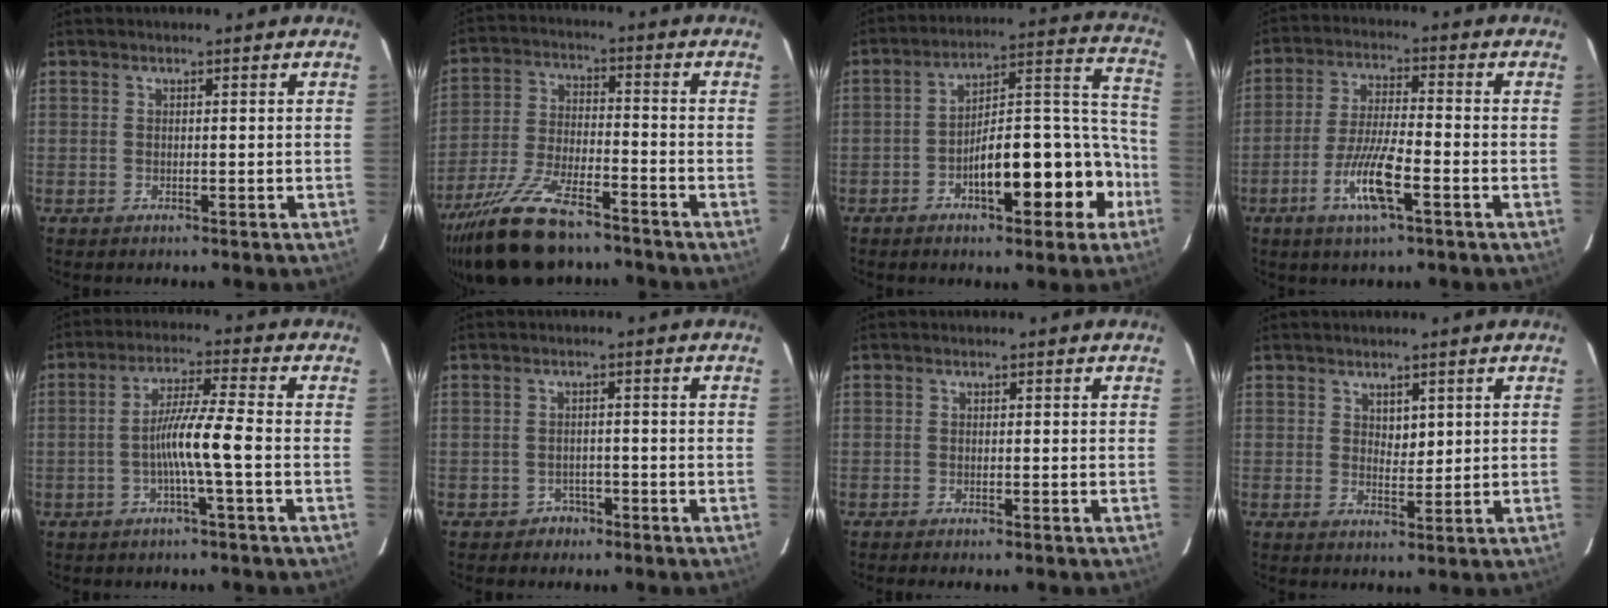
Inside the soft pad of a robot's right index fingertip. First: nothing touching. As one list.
[{"total": 13.5, "force": [-10.5, 3.4, 7.8], "torque": [-0.162, -0.018, -0.193]}, {"total": 16.4, "force": [-6.5, 5.0, 14.2], "torque": [-0.203, 0.042, -0.088]}, {"total": 9.1, "force": [-4.0, 1.2, 8.1], "torque": [-0.160, -0.008, -0.073]}, {"total": 7.1, "force": [-1.8, -0.8, 6.8], "torque": [-0.128, 0.007, -0.034]}, {"total": 2.2, "force": [-1.5, 1.6, 0.0], "torque": [-0.001, 0.009, -0.024]}, {"total": 2.1, "force": [-1.7, 0.1, 1.1], "torque": [-0.014, -0.003, -0.022]}, {"total": 2.2, "force": [1.0, 1.3, 1.5], "torque": [-0.020, -0.003, 0.022]}]